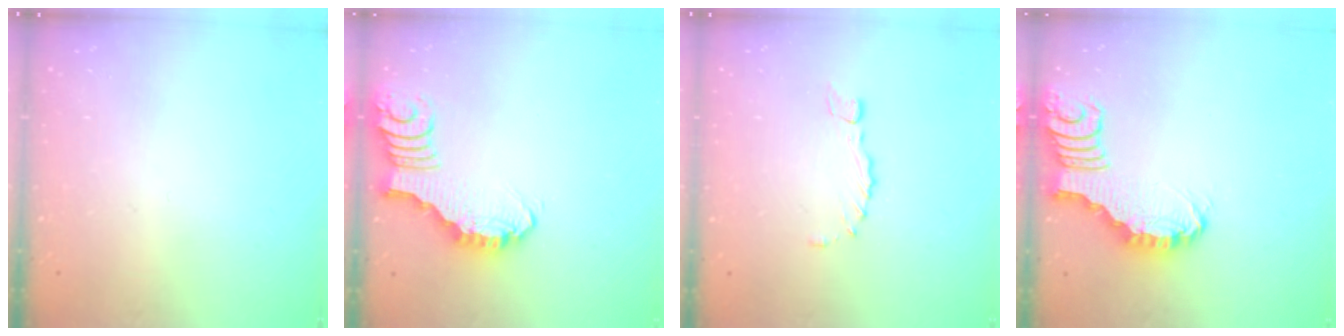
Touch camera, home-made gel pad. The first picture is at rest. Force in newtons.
{"total": 2.9, "press": 2.9, "slide": 0.3}
{"total": 1.0, "press": 1.0, "slide": 0.3}
{"total": 2.4, "press": 2.4, "slide": 0.2}